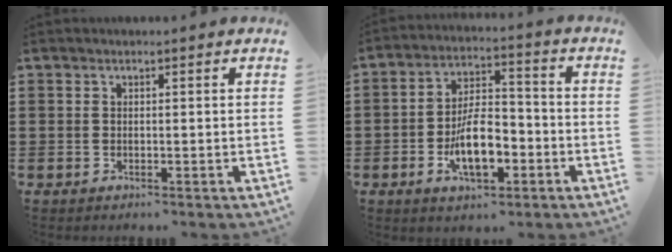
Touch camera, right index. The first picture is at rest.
{"total": 9.2, "force": [-3.2, 4.3, 7.5], "torque": [-0.141, -0.001, -0.059]}